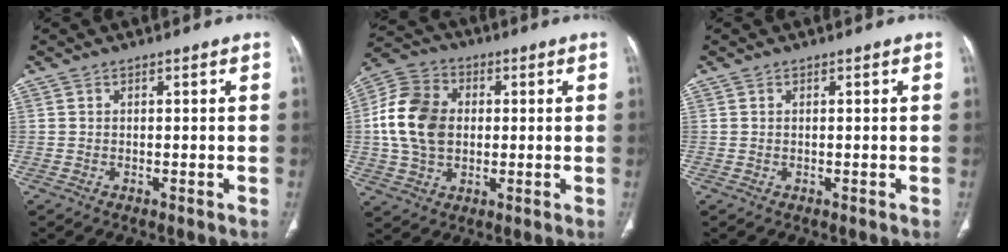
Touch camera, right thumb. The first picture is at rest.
{"total": 13.9, "force": [0.7, 10.4, 9.2], "torque": [-0.164, 0.018, 0.011]}
{"total": 0.0}